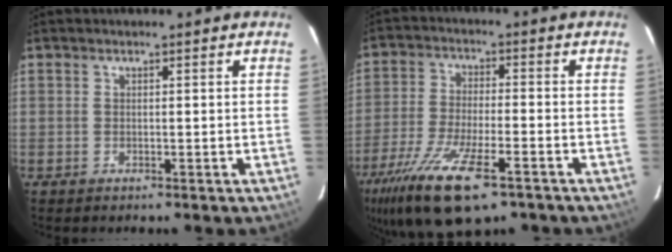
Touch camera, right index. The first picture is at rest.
{"total": 17.4, "force": [-10.7, 5.5, 12.6], "torque": [-0.263, -0.055, -0.193]}